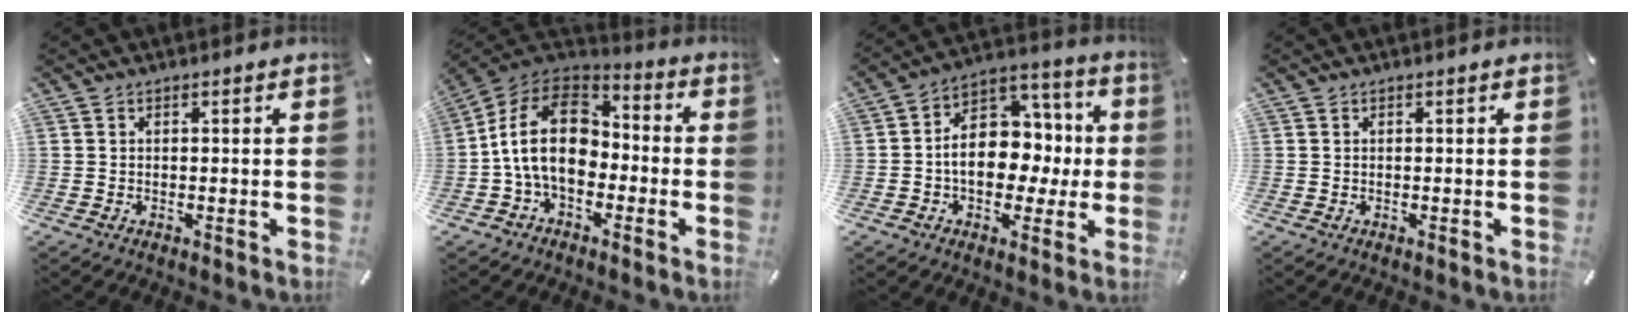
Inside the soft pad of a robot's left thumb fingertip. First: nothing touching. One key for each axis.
{"total": 16.8, "fx": -2.1, "fy": 11.9, "fz": 11.7, "tx": -0.245, "ty": 0.031, "tz": -0.044}
{"total": 13.4, "fx": -1.7, "fy": 10.5, "fz": 8.0, "tx": -0.121, "ty": 0.006, "tz": -0.024}
{"total": 0.0}